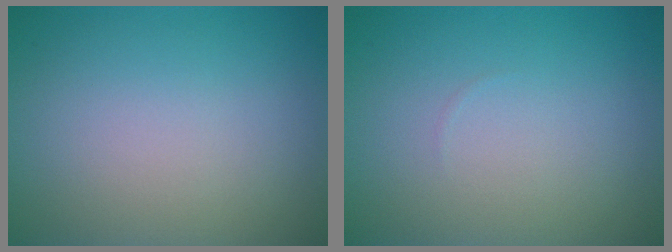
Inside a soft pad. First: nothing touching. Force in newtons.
{"total": 0.0}